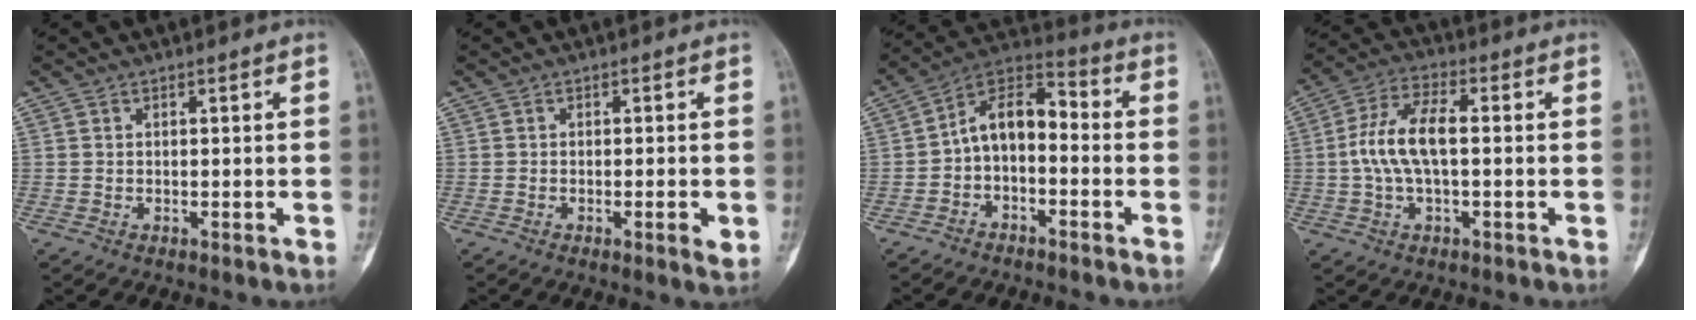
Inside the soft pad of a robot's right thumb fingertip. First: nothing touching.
{"total": 2.6, "force": [-0.6, 0.5, 2.5], "torque": [-0.042, -0.006, -0.011]}
{"total": 10.1, "force": [-1.8, 6.2, 7.8], "torque": [-0.116, 0.057, -0.047]}
{"total": 10.4, "force": [0.0, 4.6, 9.3], "torque": [-0.199, 0.028, -0.002]}